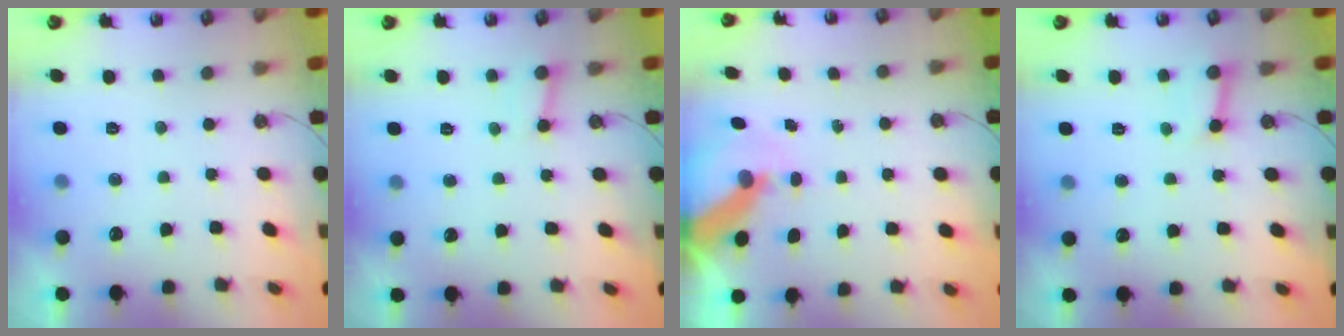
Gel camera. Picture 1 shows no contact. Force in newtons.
{"total": 2.6, "press": 2.6, "slide": 0.2}
{"total": 9.4, "press": 9.4, "slide": 1.2}
{"total": 3.1, "press": 3.1, "slide": 0.1}